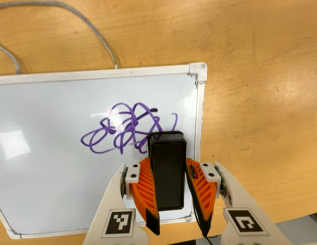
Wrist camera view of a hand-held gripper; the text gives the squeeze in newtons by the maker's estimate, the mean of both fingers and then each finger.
{"total": 11.4, "left": 10.8, "right": 12.1}